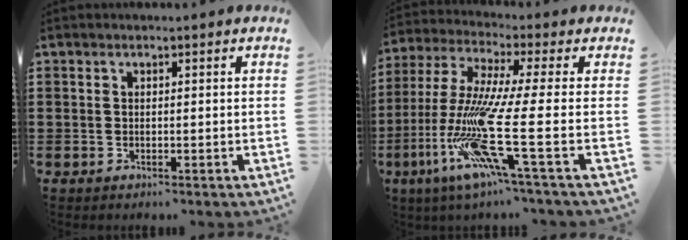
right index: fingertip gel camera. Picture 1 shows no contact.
{"total": 14.0, "force": [-3.1, 1.0, 13.7], "torque": [-0.311, -0.026, -0.068]}